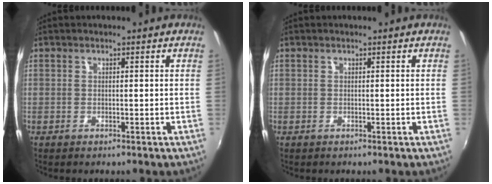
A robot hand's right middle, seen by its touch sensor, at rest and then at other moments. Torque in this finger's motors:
{"motor_torque": [0.00, 0.00, 0.00, 0.00]}